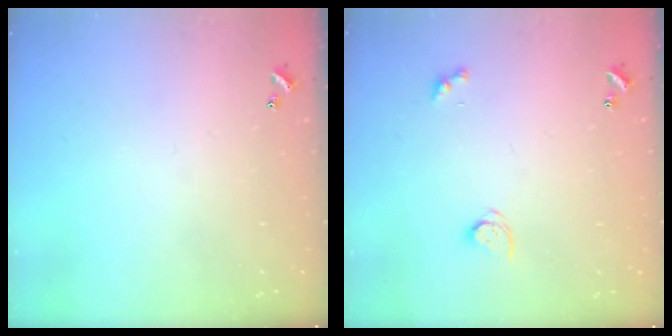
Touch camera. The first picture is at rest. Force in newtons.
{"total": 2.1, "press": 2.1, "slide": 0.3}